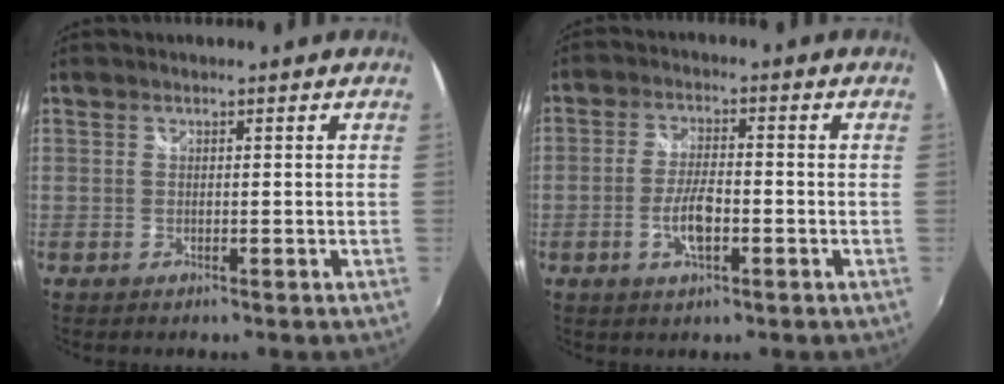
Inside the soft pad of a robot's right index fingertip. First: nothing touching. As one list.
[{"total": 5.9, "force": [-2.1, 1.9, 5.2], "torque": [-0.107, -0.001, -0.039]}]